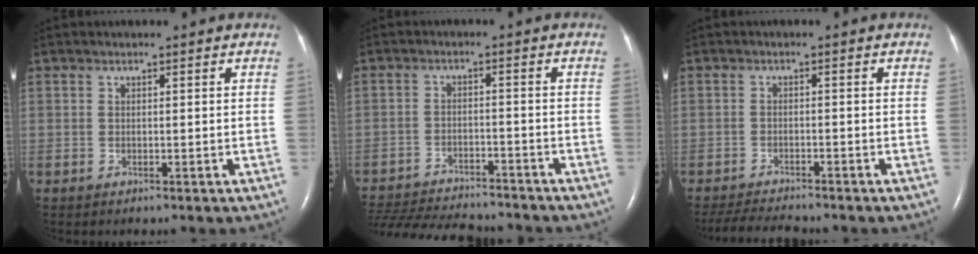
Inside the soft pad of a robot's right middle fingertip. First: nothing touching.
{"total": 18.1, "force": [-16.5, 3.5, 6.6], "torque": [-0.163, -0.026, -0.242]}
{"total": 6.4, "force": [-6.0, 0.3, 2.2], "torque": [-0.040, -0.019, -0.098]}